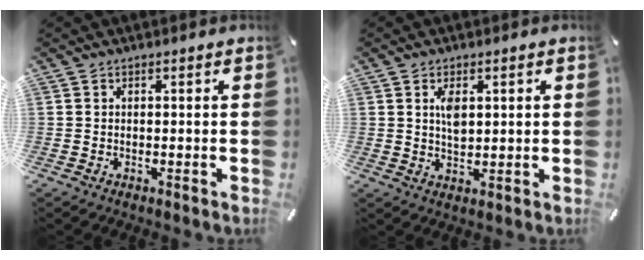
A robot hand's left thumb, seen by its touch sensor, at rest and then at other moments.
{"total": 3.9, "force": [1.2, 2.0, 3.1], "torque": [-0.051, -0.002, 0.016]}